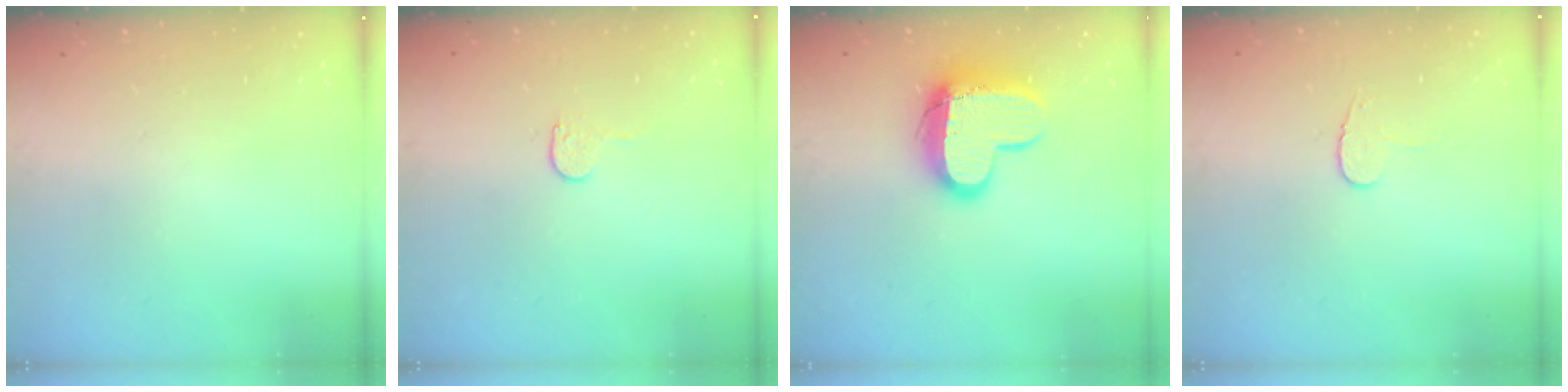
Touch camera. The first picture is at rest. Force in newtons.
{"total": 4.0, "press": 4.0, "slide": 0.3}
{"total": 12.7, "press": 12.7, "slide": 0.9}
{"total": 4.4, "press": 4.4, "slide": 0.5}